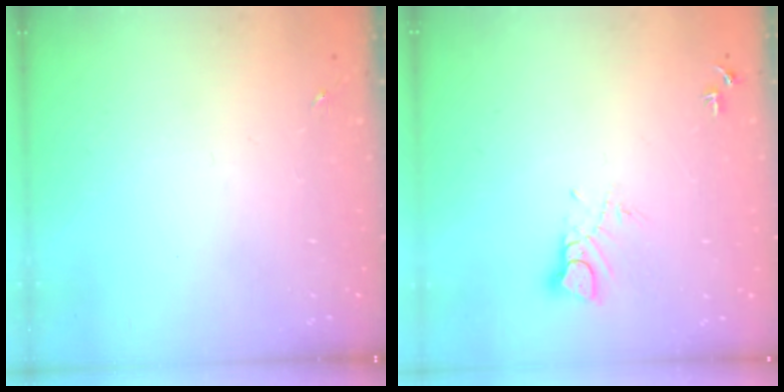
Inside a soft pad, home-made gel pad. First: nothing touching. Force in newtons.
{"total": 4.3, "press": 4.3, "slide": 0.4}